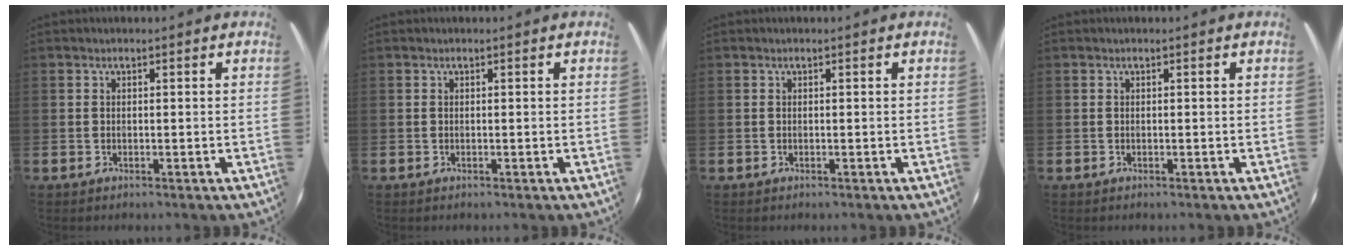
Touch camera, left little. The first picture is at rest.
{"total": 0.0}
{"total": 0.0}
{"total": 0.0}